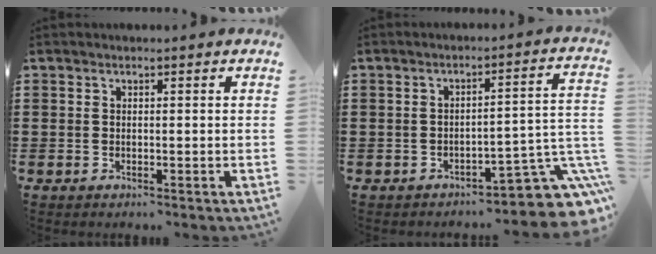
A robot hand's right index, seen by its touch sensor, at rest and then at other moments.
{"total": 6.5, "force": [-4.1, 2.1, 4.6], "torque": [-0.066, -0.006, -0.074]}